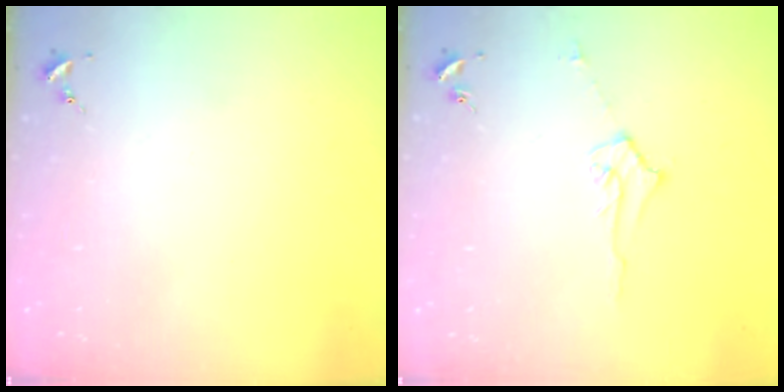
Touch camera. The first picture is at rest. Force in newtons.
{"total": 5.2, "press": 5.1, "slide": 0.9}